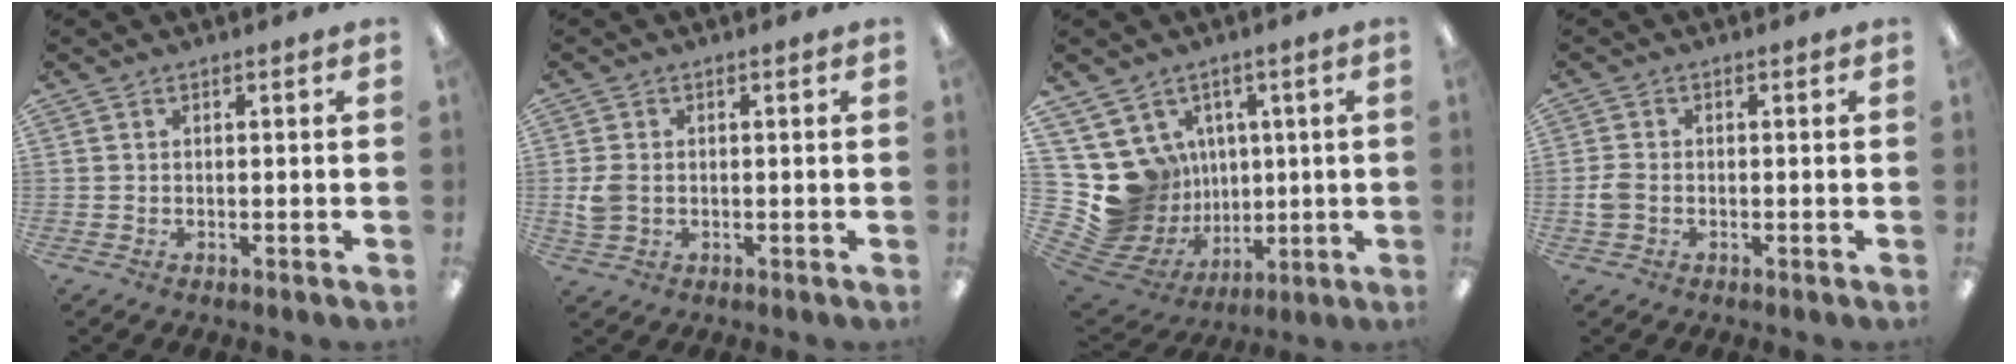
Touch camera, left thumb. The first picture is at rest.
{"total": 3.7, "force": [-0.1, 2.8, 2.3], "torque": [-0.049, 0.005, -0.002]}
{"total": 14.2, "force": [2.5, 13.6, 3.1], "torque": [-0.091, -0.041, 0.078]}
{"total": 2.9, "force": [-0.8, 2.1, 1.8], "torque": [-0.038, 0.003, -0.016]}